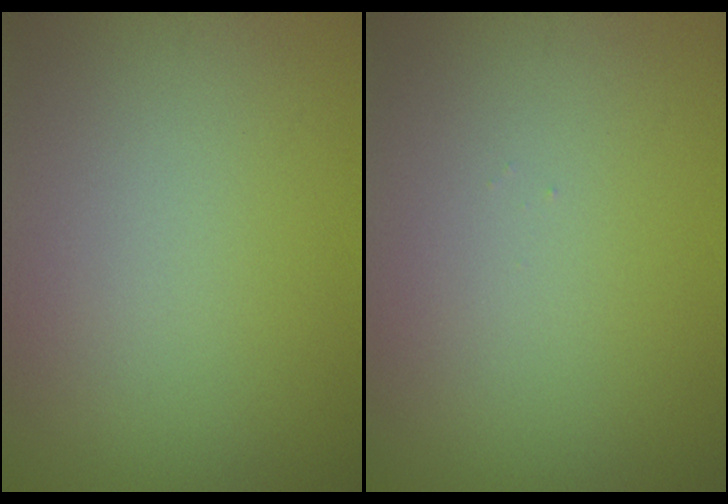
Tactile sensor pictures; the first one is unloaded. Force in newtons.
{"total": 0.0}